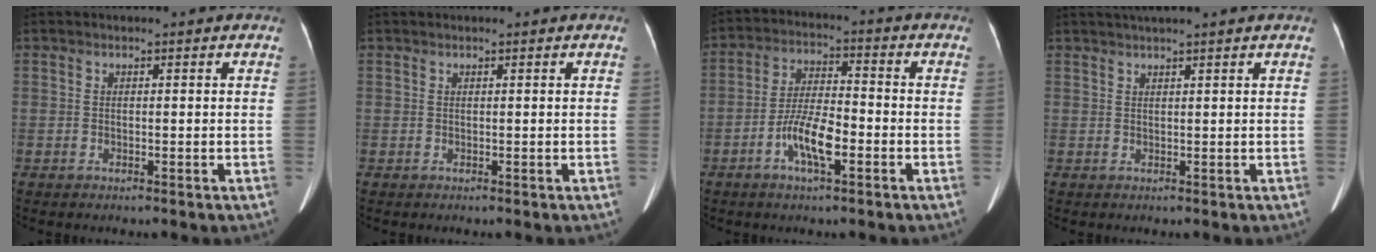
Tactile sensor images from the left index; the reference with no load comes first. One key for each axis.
{"total": 0.0}
{"total": 7.7, "fx": -3.3, "fy": 1.8, "fz": 6.7, "tx": -0.131, "ty": -0.004, "tz": -0.064}
{"total": 5.2, "fx": 4.4, "fy": -0.5, "fz": 2.7, "tx": -0.036, "ty": 0.026, "tz": 0.061}